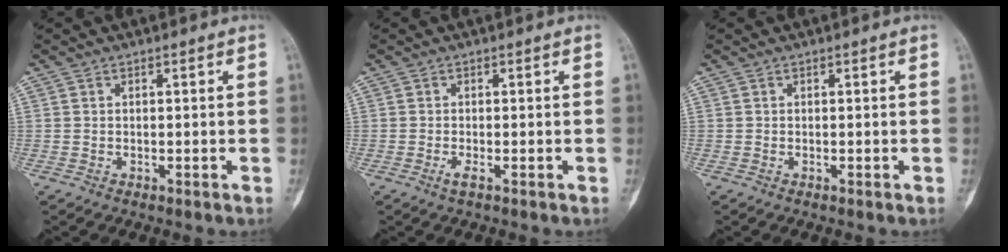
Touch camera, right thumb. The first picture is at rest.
{"total": 1.2, "force": [-0.6, 0.1, 1.0], "torque": [-0.029, -0.004, -0.015]}
{"total": 0.0}